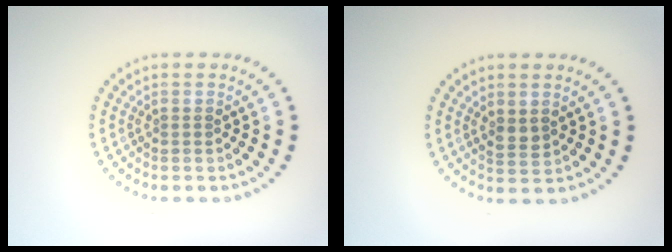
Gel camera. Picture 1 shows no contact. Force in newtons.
{"total": 1.4, "press": 1.4, "slide": 0.4}